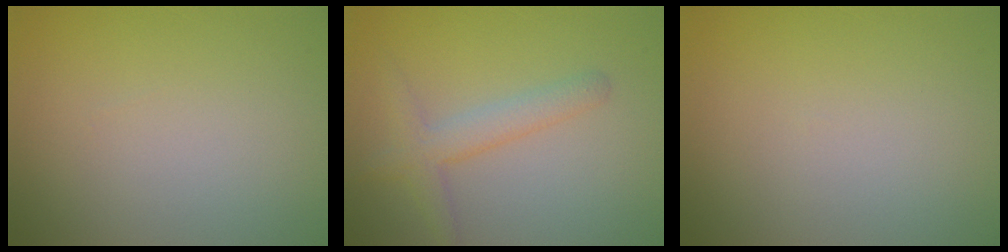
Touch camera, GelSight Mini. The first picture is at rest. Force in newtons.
{"total": 2.9, "press": 2.8, "slide": 0.2}
{"total": 0.0}